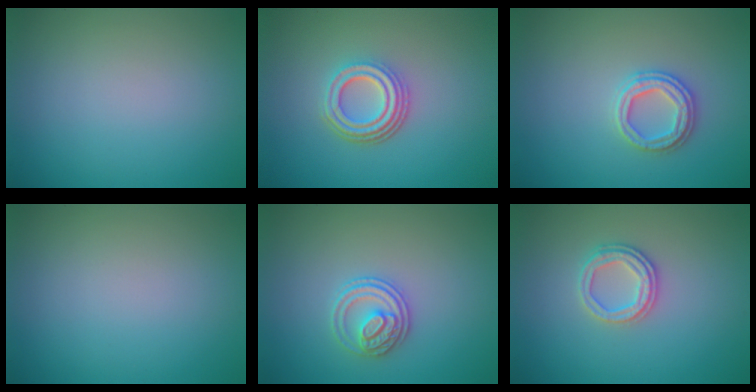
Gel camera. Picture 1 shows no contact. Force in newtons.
{"total": 4.5, "press": 3.3, "slide": 3.0}
{"total": 2.6, "press": 2.5, "slide": 0.3}
{"total": 0.0}
{"total": 2.7, "press": 2.6, "slide": 0.7}
{"total": 2.5, "press": 2.4, "slide": 0.8}